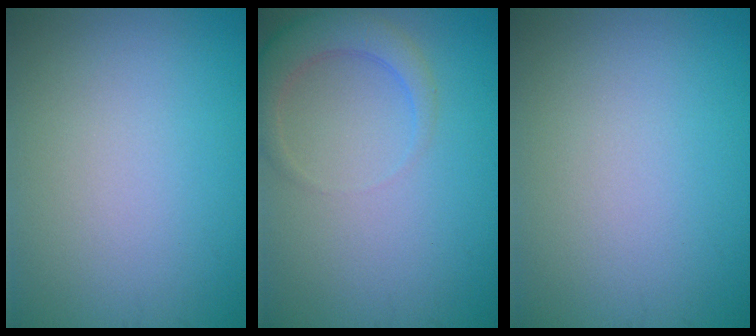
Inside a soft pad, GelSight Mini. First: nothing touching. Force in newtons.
{"total": 3.2, "press": 3.2, "slide": 0.4}
{"total": 0.0}